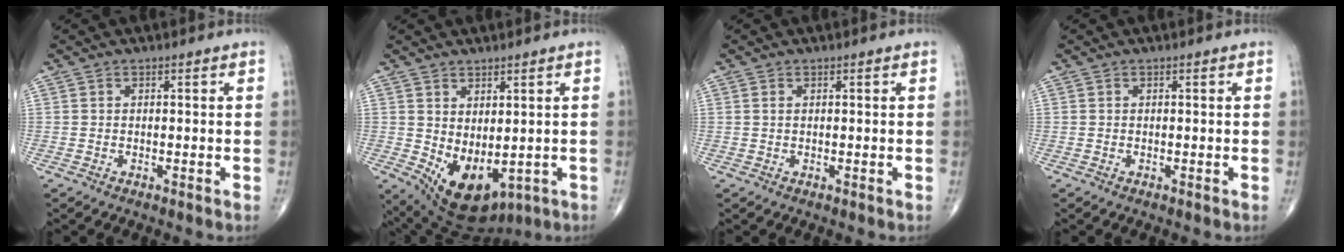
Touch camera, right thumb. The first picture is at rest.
{"total": 10.4, "force": [-0.9, 5.9, 8.5], "torque": [-0.126, -0.013, 0.017]}
{"total": 0.6, "force": [0.2, 0.3, 0.4], "torque": [-0.011, 0.005, 0.005]}
{"total": 0.0}